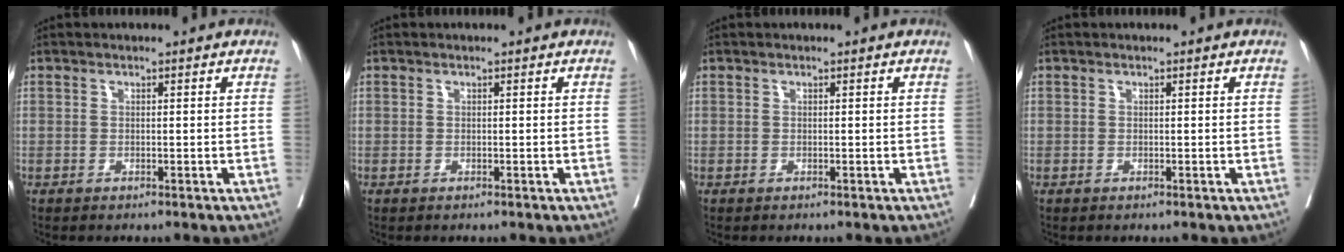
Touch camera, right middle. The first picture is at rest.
{"total": 0.0}
{"total": 0.0}
{"total": 0.0}